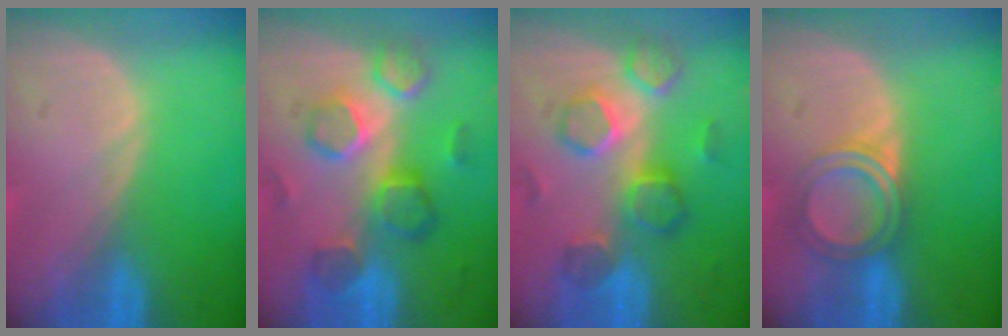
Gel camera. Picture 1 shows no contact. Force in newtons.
{"total": 8.7, "press": 8.4, "slide": 2.2}
{"total": 8.3, "press": 8.1, "slide": 1.8}
{"total": 4.9, "press": 4.7, "slide": 1.4}